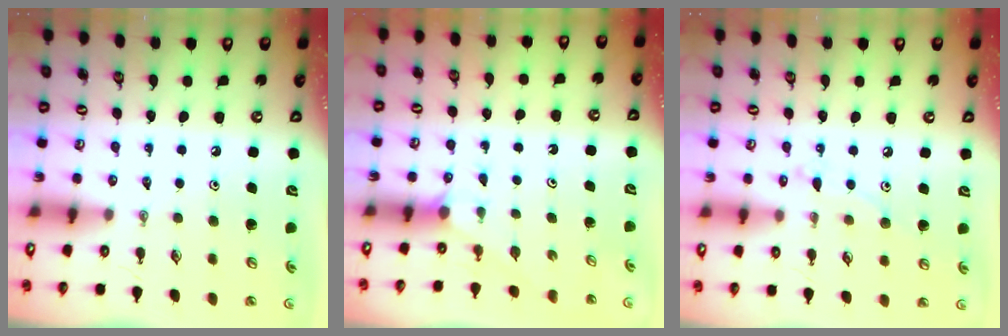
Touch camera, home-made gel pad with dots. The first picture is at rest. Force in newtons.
{"total": 1.4, "press": 1.4, "slide": 0.1}
{"total": 6.9, "press": 6.9, "slide": 0.6}